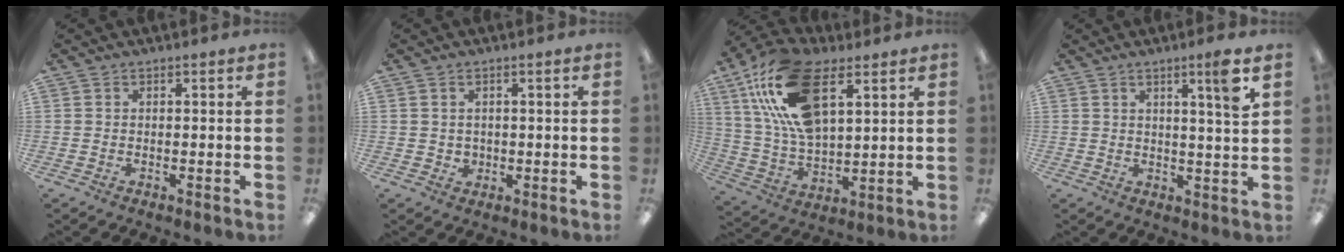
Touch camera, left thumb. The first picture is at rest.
{"total": 1.8, "force": [0.6, 1.5, 0.6], "torque": [-0.015, 0.003, 0.010]}
{"total": 20.9, "force": [10.2, 10.6, 14.9], "torque": [-0.319, -0.027, 0.178]}
{"total": 6.2, "force": [3.4, -0.1, 5.1], "torque": [-0.083, -0.013, 0.048]}